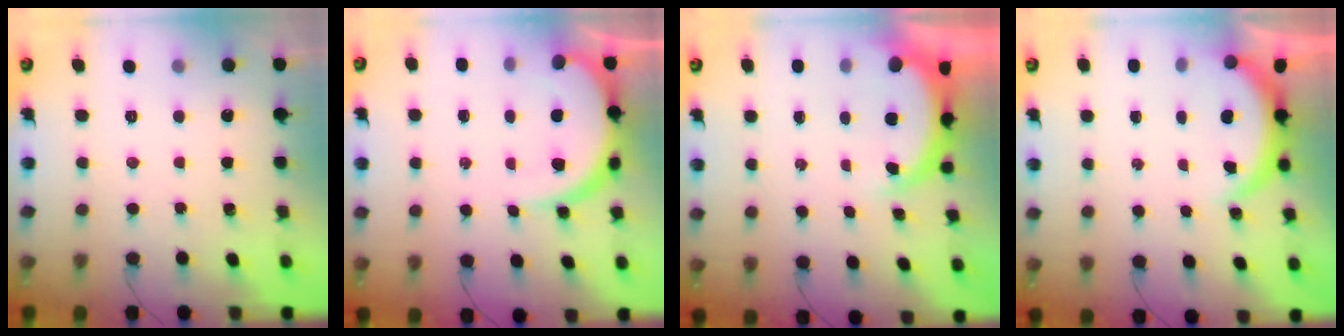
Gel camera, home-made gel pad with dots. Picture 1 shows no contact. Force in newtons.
{"total": 10.0, "press": 9.9, "slide": 1.1}
{"total": 4.6, "press": 4.4, "slide": 1.3}
{"total": 3.8, "press": 3.8, "slide": 0.2}